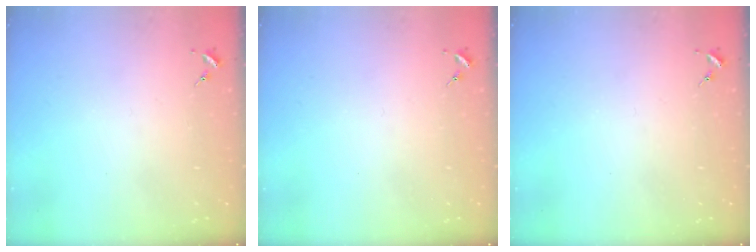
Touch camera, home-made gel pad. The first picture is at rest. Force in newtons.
{"total": 0.0}
{"total": 0.0}